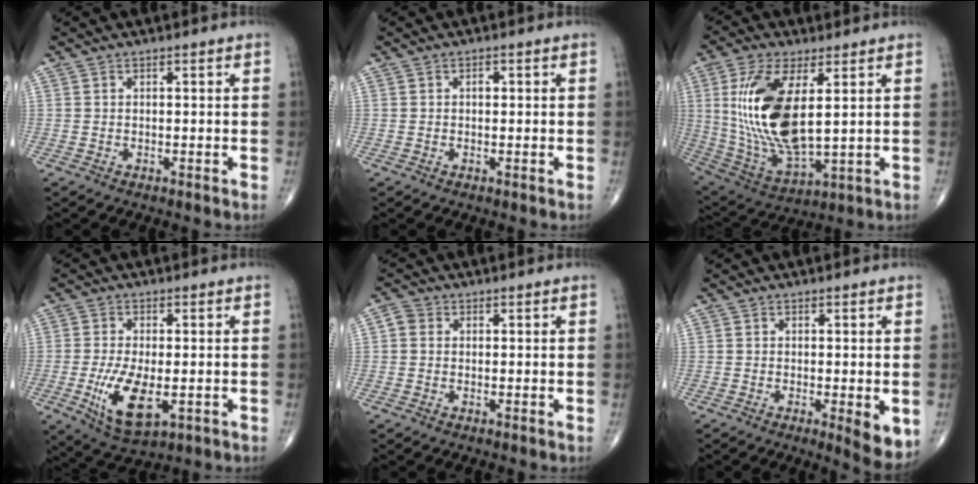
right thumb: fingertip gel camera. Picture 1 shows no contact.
{"total": 0.9, "force": [0.1, 0.6, 0.6], "torque": [-0.006, 0.002, -0.001]}
{"total": 18.4, "force": [3.5, 7.7, 16.4], "torque": [-0.339, -0.024, 0.080]}
{"total": 9.8, "force": [-2.3, 4.3, 8.5], "torque": [-0.161, -0.018, -0.033]}
{"total": 2.2, "force": [0.2, 1.9, 1.0], "torque": [-0.013, 0.007, -0.001]}
{"total": 5.5, "force": [-1.2, 1.5, 5.1], "torque": [-0.069, -0.015, -0.016]}